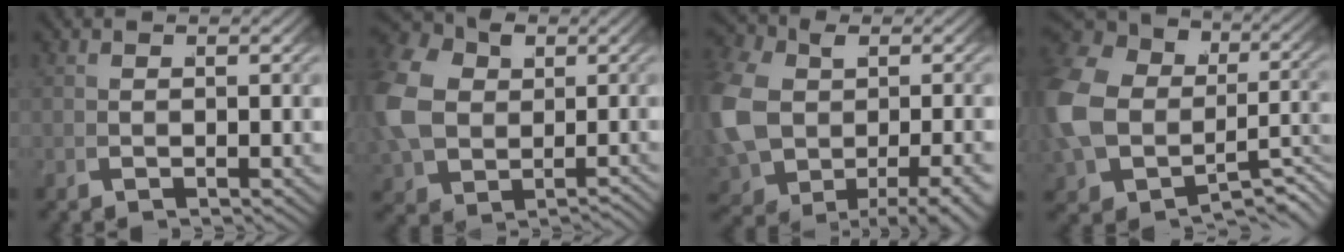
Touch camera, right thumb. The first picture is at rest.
{"total": 8.5, "force": [0.4, 6.9, 4.9], "torque": [-0.127, -0.024, 0.027]}
{"total": 8.8, "force": [-0.8, 6.4, 6.0], "torque": [-0.163, -0.049, 0.026]}
{"total": 13.7, "force": [-2.1, 10.7, 8.3], "torque": [-0.197, -0.048, -0.008]}